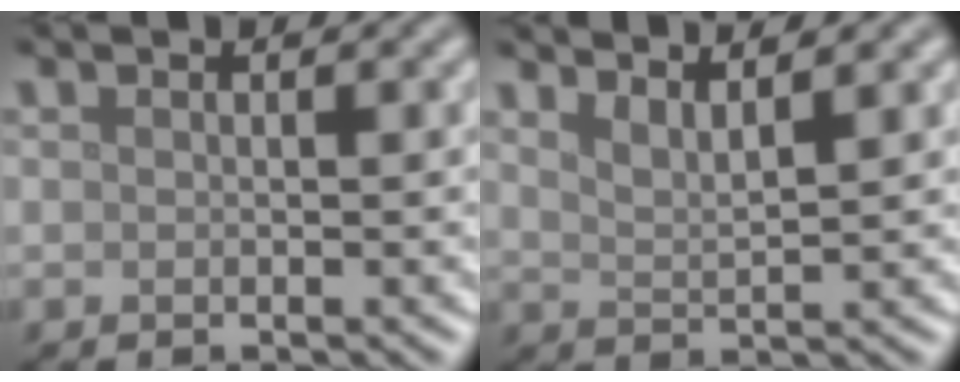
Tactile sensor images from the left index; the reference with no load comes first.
{"total": 3.0, "force": [2.6, 0.6, 1.5], "torque": [-0.017, 0.004, 0.042]}